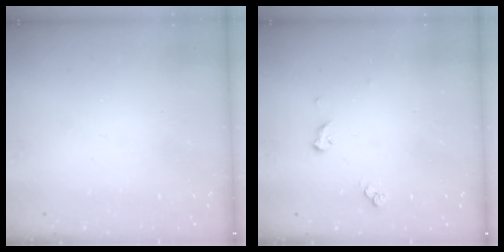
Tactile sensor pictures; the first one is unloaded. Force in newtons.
{"total": 6.0, "press": 5.7, "slide": 1.7}